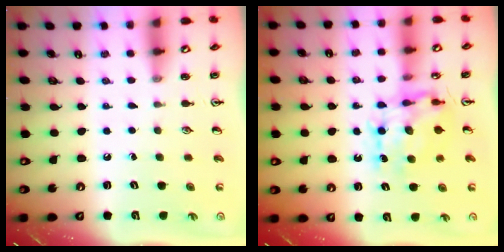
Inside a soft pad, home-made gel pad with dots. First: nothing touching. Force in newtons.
{"total": 9.0, "press": 9.0, "slide": 0.6}